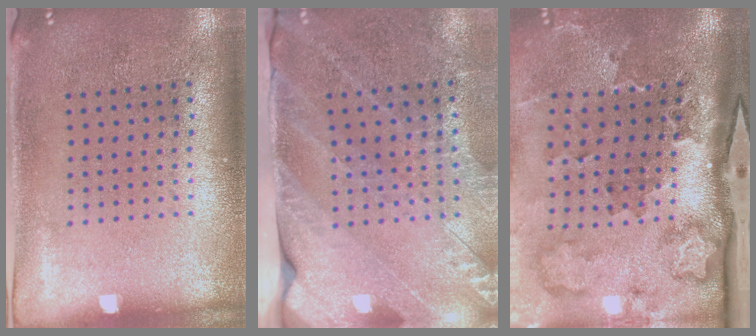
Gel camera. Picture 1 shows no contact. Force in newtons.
{"total": 3.5, "press": 3.0, "slide": 1.8}
{"total": 3.7, "press": 2.4, "slide": 2.8}